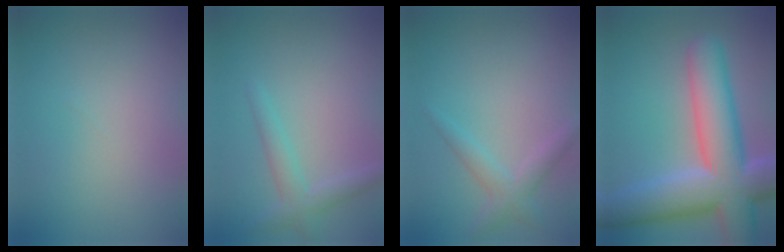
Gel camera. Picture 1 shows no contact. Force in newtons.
{"total": 2.3, "press": 2.3, "slide": 0.2}
{"total": 2.2, "press": 2.1, "slide": 0.1}
{"total": 11.8, "press": 11.8, "slide": 1.0}